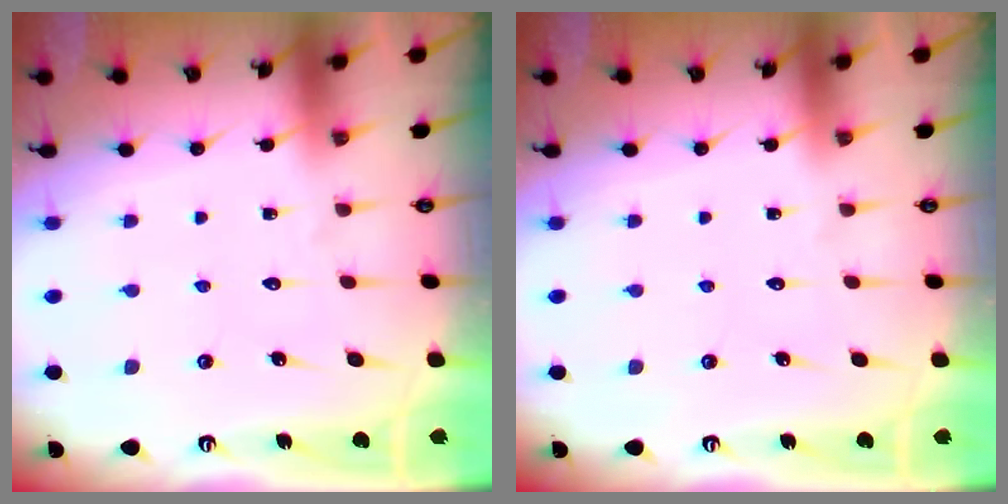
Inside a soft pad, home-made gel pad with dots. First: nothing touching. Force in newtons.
{"total": 0.0}